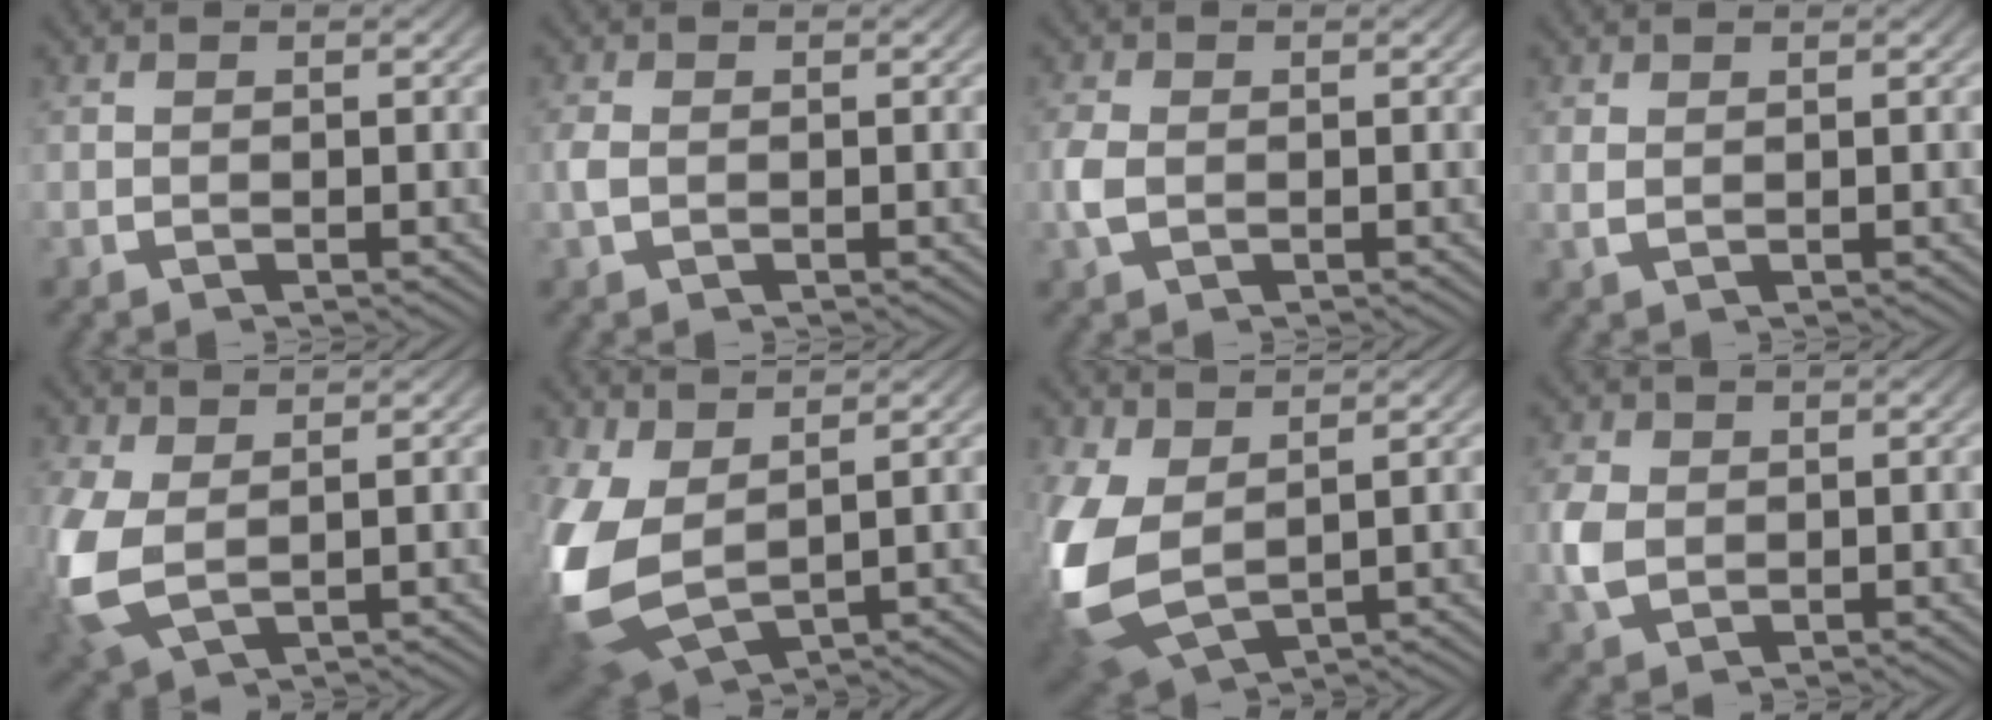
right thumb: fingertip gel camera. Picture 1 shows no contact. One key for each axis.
{"total": 1.1, "fx": -0.2, "fy": 0.8, "fz": 0.7, "tx": -0.025, "ty": -0.003, "tz": -0.001}
{"total": 1.9, "fx": -0.3, "fy": 1.5, "fz": 1.2, "tx": -0.041, "ty": -0.008, "tz": -0.002}
{"total": 0.8, "fx": 0.5, "fy": 0.2, "fz": 0.5, "tx": -0.013, "ty": -0.003, "tz": 0.015}
{"total": 6.2, "fx": -0.1, "fy": 4.4, "fz": 4.4, "tx": -0.140, "ty": -0.031, "tz": 0.024}
{"total": 10.9, "fx": -1.2, "fy": 7.7, "fz": 7.6, "tx": -0.222, "ty": -0.062, "tz": 0.018}
{"total": 9.8, "fx": -1.1, "fy": 6.9, "fz": 6.9, "tx": -0.199, "ty": -0.054, "tz": 0.018}
{"total": 3.4, "fx": -0.2, "fy": 2.8, "fz": 1.9, "tx": -0.063, "ty": -0.014, "tz": 0.006}